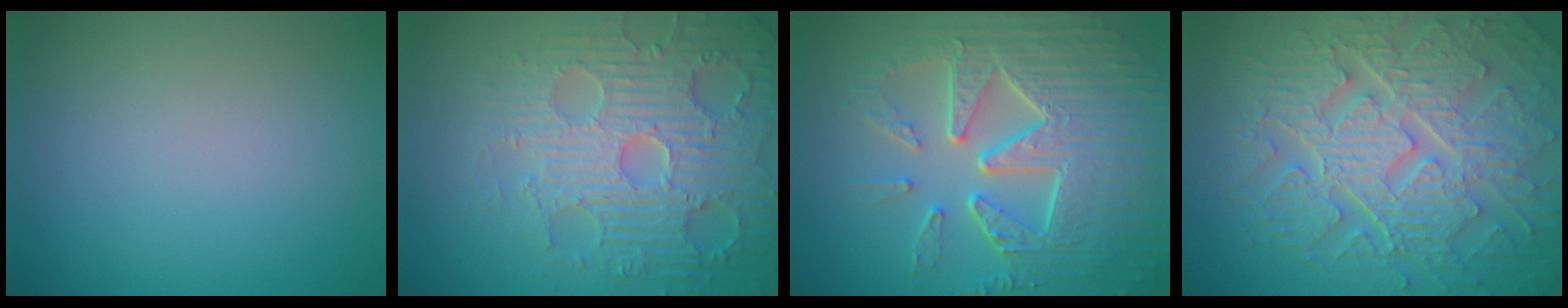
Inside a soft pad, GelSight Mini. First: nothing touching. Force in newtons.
{"total": 7.5, "press": 6.1, "slide": 4.3}
{"total": 9.8, "press": 6.6, "slide": 7.2}
{"total": 10.4, "press": 7.0, "slide": 7.7}